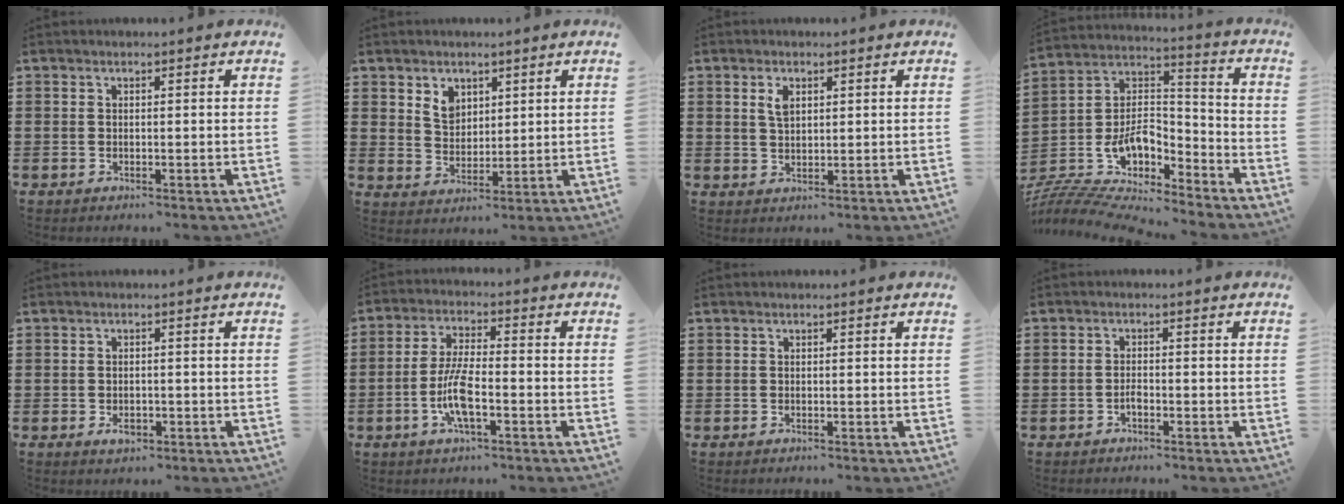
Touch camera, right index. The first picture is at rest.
{"total": 4.2, "force": [2.5, 3.1, 1.5], "torque": [-0.034, 0.008, 0.045]}
{"total": 2.6, "force": [1.1, 1.3, 1.9], "torque": [-0.043, 0.004, 0.020]}
{"total": 8.6, "force": [-5.5, 4.9, 4.3], "torque": [-0.105, -0.014, -0.108]}
{"total": 1.2, "force": [-0.5, 0.6, 0.9], "torque": [-0.016, -0.001, -0.009]}
{"total": 7.2, "force": [-2.5, 1.7, 6.5], "torque": [-0.148, -0.012, -0.053]}
{"total": 0.0}
{"total": 1.3, "force": [-0.9, 0.4, 0.8], "torque": [-0.017, -0.003, -0.016]}